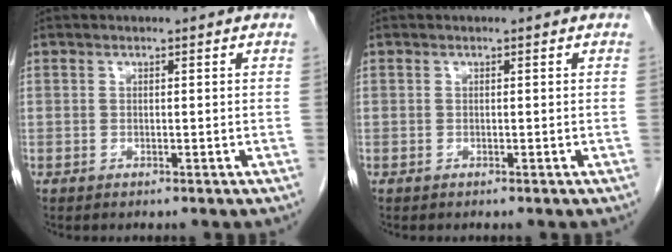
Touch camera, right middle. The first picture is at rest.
{"total": 0.0}